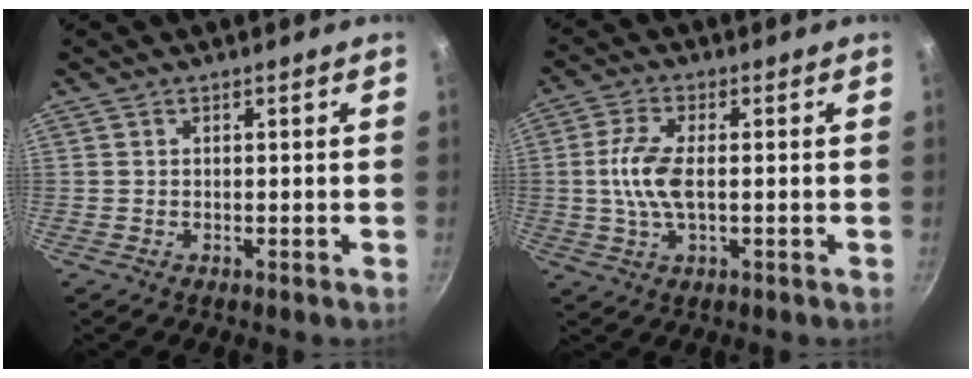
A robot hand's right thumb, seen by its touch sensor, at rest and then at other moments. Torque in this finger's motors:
{"motor_torque": [1.36, 1.08, 0.96, -0.92, 0.15]}